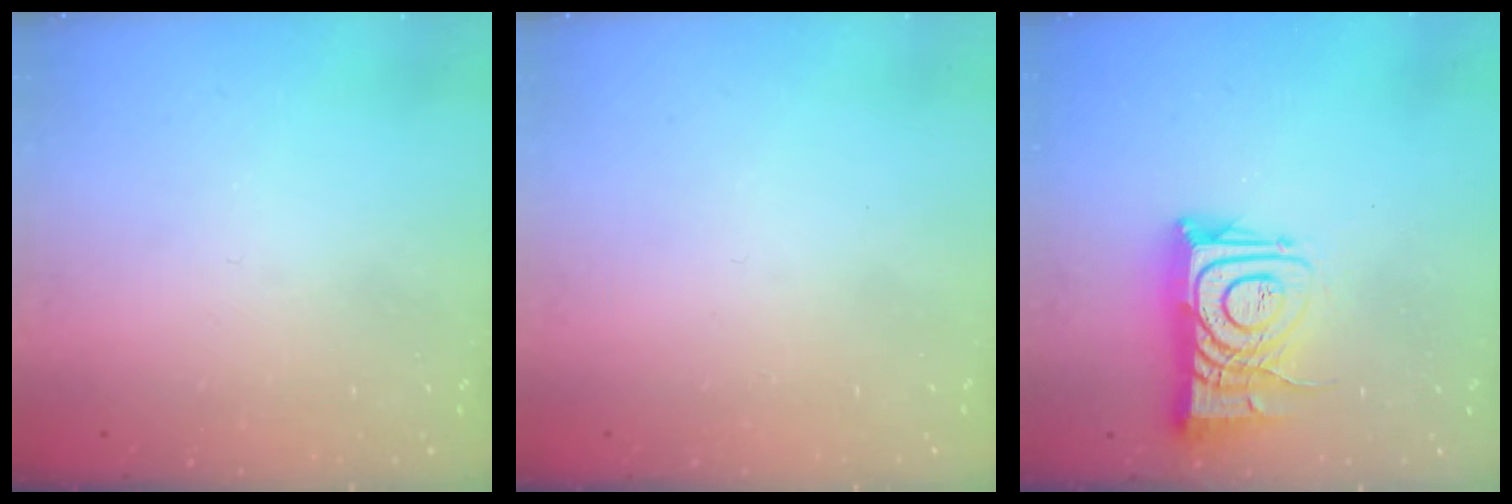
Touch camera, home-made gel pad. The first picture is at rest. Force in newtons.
{"total": 1.6, "press": 1.6, "slide": 0.1}
{"total": 12.5, "press": 12.4, "slide": 1.3}